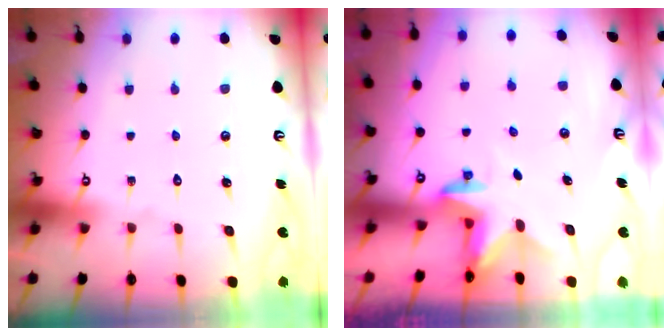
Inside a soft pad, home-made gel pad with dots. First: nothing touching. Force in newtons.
{"total": 2.4, "press": 2.3, "slide": 0.4}